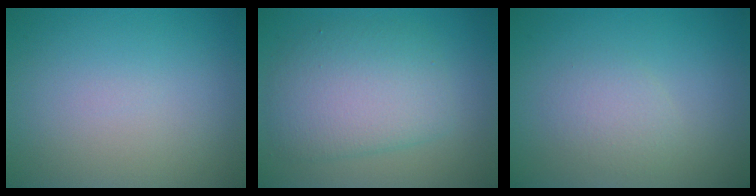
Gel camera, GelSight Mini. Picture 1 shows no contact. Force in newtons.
{"total": 5.7, "press": 5.7, "slide": 0.1}
{"total": 1.7, "press": 1.7, "slide": 0.0}